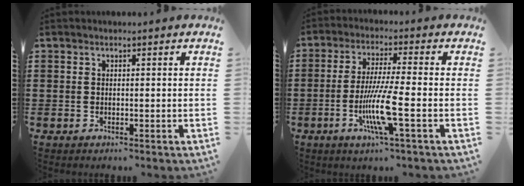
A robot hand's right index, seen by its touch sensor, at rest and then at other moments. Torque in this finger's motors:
{"motor_torque": [2.01, -0.13, 0.41, 0.21]}